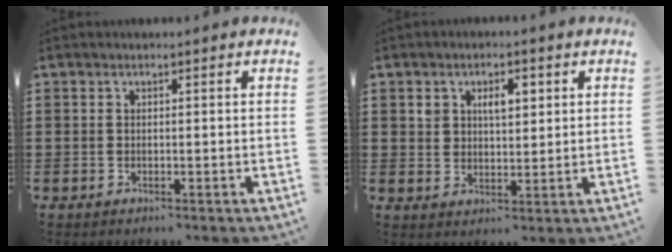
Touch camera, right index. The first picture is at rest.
{"total": 3.9, "force": [1.5, 2.6, 2.6], "torque": [-0.044, 0.006, 0.021]}